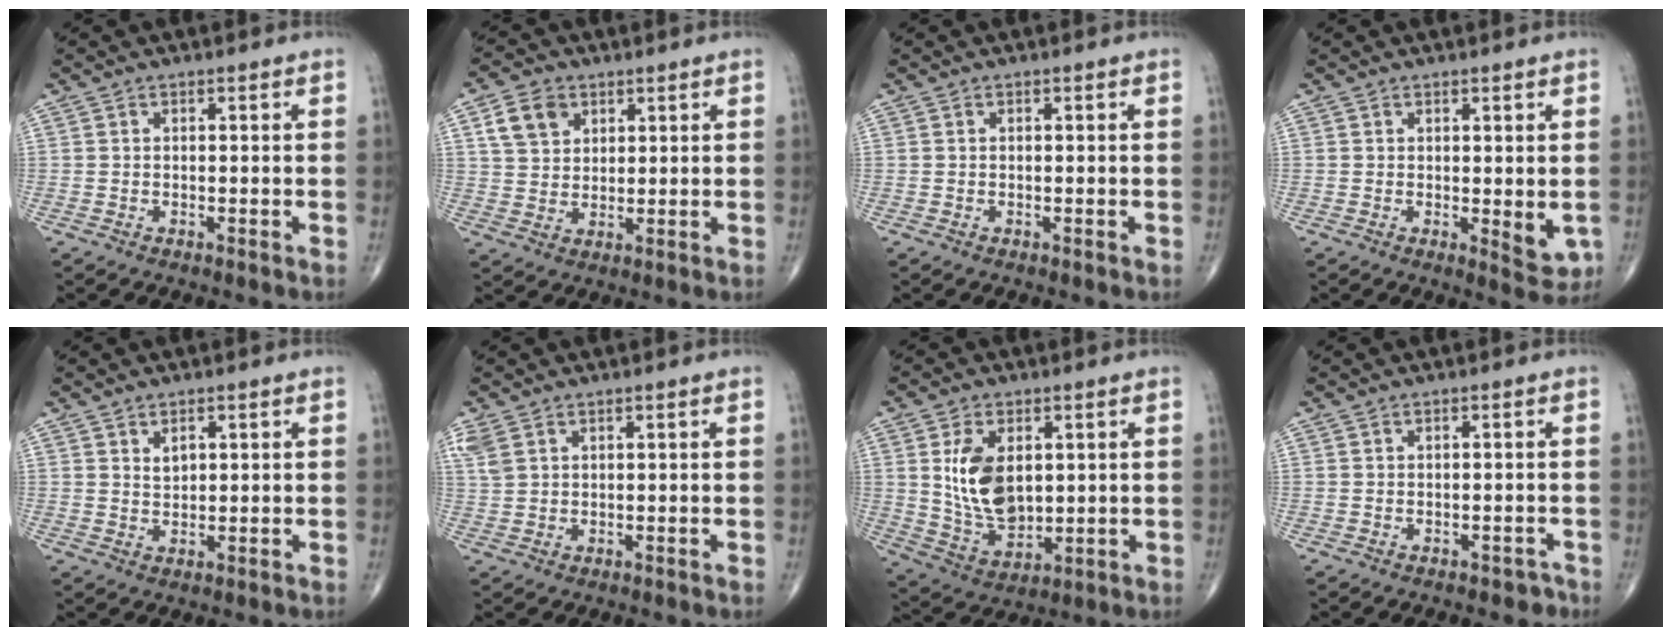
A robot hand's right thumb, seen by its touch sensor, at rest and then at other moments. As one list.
[{"total": 7.0, "force": [3.2, 5.2, 3.5], "torque": [-0.044, -0.008, 0.060]}, {"total": 0.0}, {"total": 4.3, "force": [-0.3, 1.8, 3.8], "torque": [-0.041, -0.012, 0.000]}, {"total": 2.3, "force": [1.1, 1.4, 1.5], "torque": [-0.017, -0.009, 0.021]}, {"total": 3.3, "force": [1.9, 1.9, 1.9], "torque": [-0.052, 0.008, 0.051]}, {"total": 11.8, "force": [2.3, 7.2, 9.0], "torque": [-0.149, -0.019, 0.058]}, {"total": 1.6, "force": [-1.1, 1.1, 0.3], "torque": [0.004, 0.013, -0.014]}]